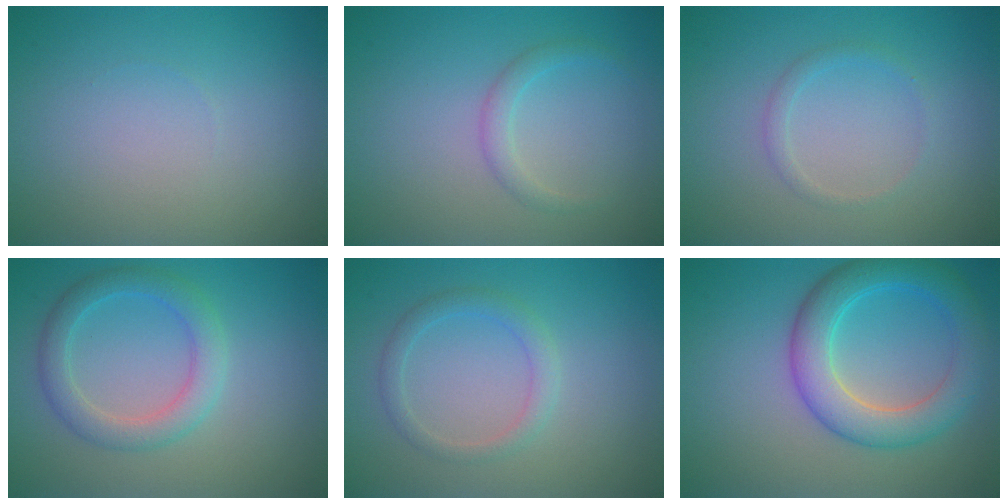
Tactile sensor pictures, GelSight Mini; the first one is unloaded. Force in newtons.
{"total": 1.4, "press": 1.4, "slide": 0.0}
{"total": 1.1, "press": 1.1, "slide": 0.0}
{"total": 2.2, "press": 2.2, "slide": 0.3}
{"total": 2.0, "press": 2.0, "slide": 0.3}
{"total": 5.7, "press": 5.7, "slide": 0.2}